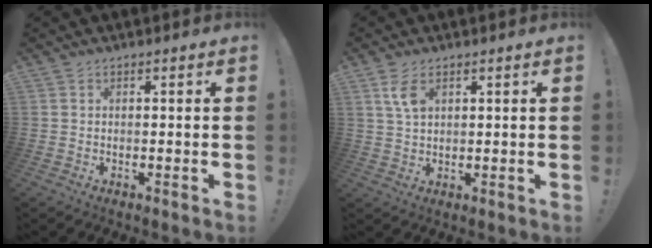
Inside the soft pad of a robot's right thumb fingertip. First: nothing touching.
{"total": 5.3, "force": [2.5, 2.7, 3.8], "torque": [-0.065, -0.008, 0.044]}